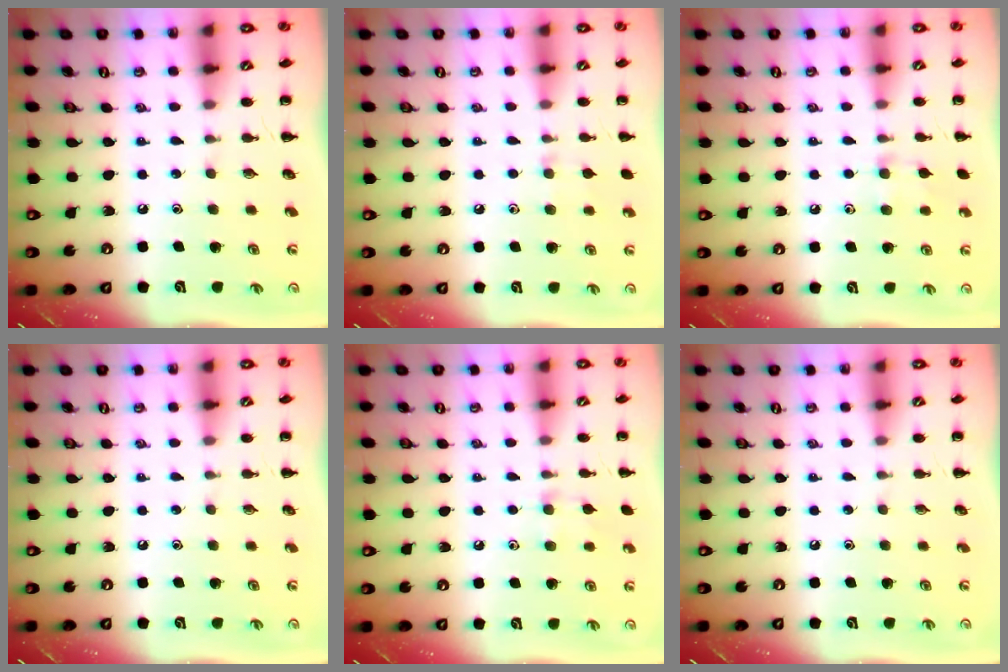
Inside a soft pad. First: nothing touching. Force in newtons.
{"total": 4.9, "press": 4.4, "slide": 2.0}
{"total": 7.2, "press": 6.9, "slide": 2.1}
{"total": 0.0}
{"total": 7.2, "press": 6.9, "slide": 2.1}
{"total": 0.0}